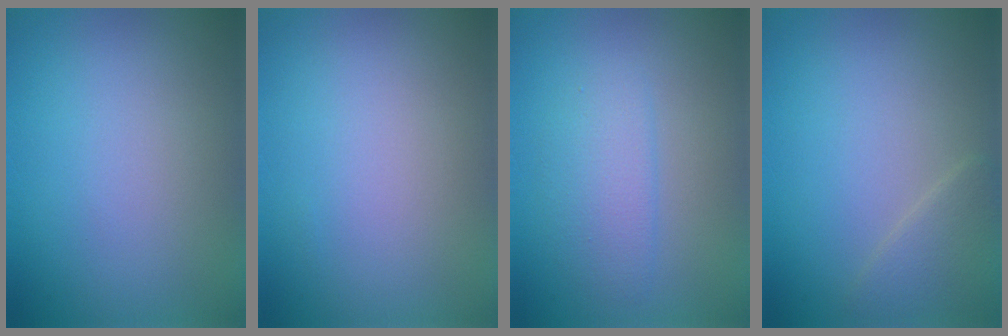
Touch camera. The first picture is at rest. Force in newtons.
{"total": 0.0}
{"total": 2.4, "press": 2.4, "slide": 0.0}
{"total": 2.1, "press": 2.1, "slide": 0.1}